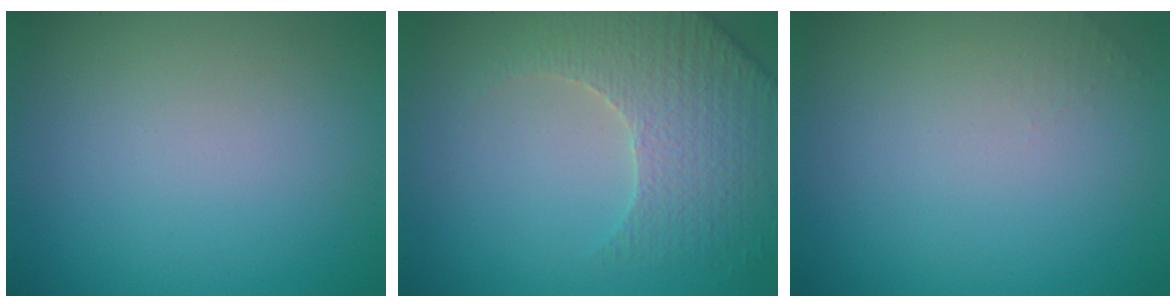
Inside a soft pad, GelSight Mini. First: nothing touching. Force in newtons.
{"total": 4.6, "press": 4.2, "slide": 2.1}
{"total": 0.7, "press": 0.7, "slide": 0.1}